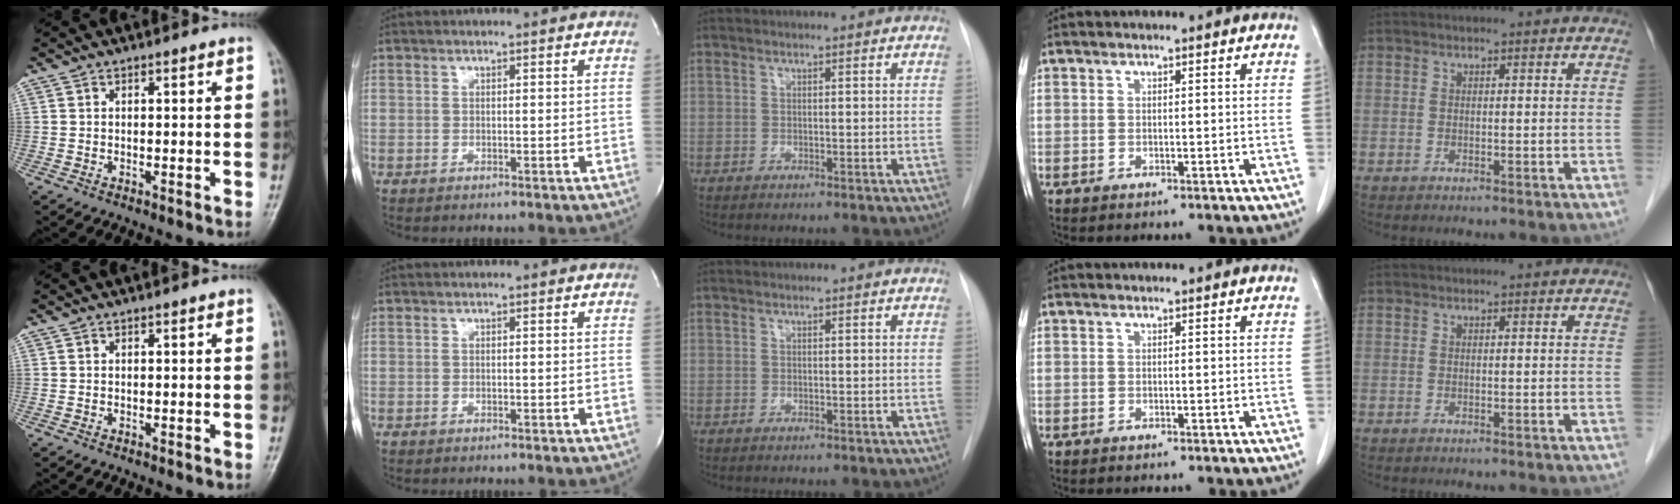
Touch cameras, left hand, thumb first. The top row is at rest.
{}